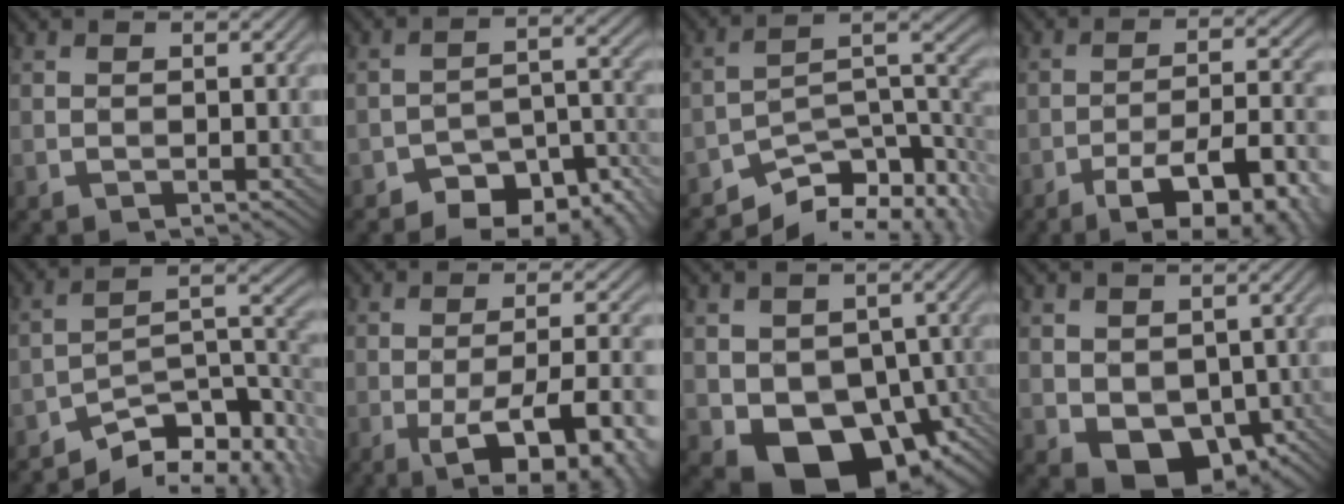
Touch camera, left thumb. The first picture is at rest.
{"total": 8.8, "force": [-7.2, 3.5, 3.8], "torque": [-0.044, 0.008, -0.116]}
{"total": 10.4, "force": [-6.8, 4.7, 6.3], "torque": [-0.087, -0.005, -0.115]}
{"total": 13.9, "force": [-8.9, 3.7, 10.0], "torque": [-0.150, 0.002, -0.128]}
{"total": 10.4, "force": [-7.0, 3.8, 6.6], "torque": [-0.091, -0.002, -0.125]}
{"total": 12.3, "force": [-5.3, 3.5, 10.6], "torque": [-0.150, 0.005, -0.069]}
{"total": 11.3, "force": [-3.5, 7.9, 7.3], "torque": [-0.116, -0.036, -0.045]}
{"total": 6.2, "force": [-0.9, 4.6, 4.1], "torque": [-0.088, -0.026, -0.009]}